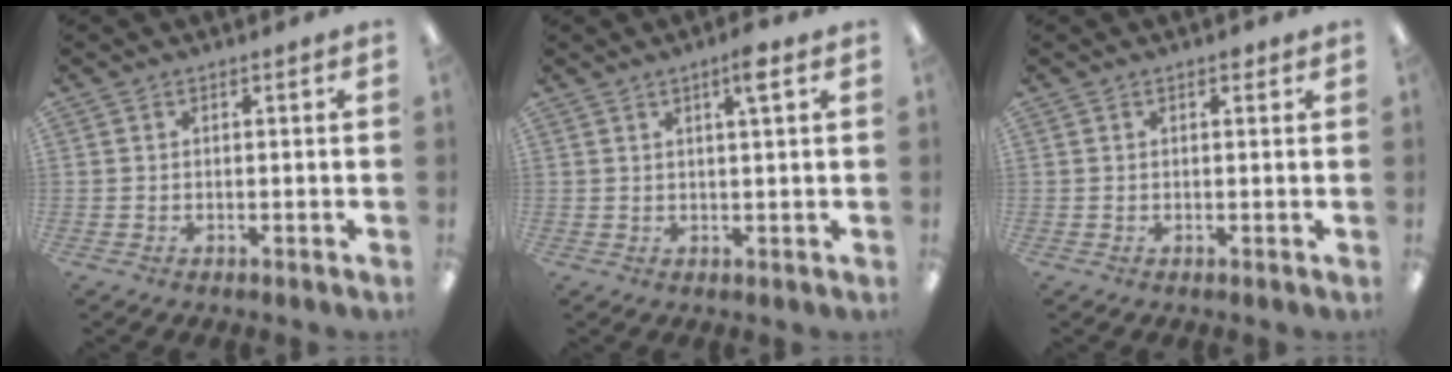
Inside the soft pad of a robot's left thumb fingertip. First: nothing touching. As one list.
[{"total": 4.3, "force": [2.5, 0.5, 3.4], "torque": [-0.058, -0.002, 0.037]}, {"total": 1.1, "force": [0.7, 0.6, 0.6], "torque": [-0.006, -0.001, 0.011]}]